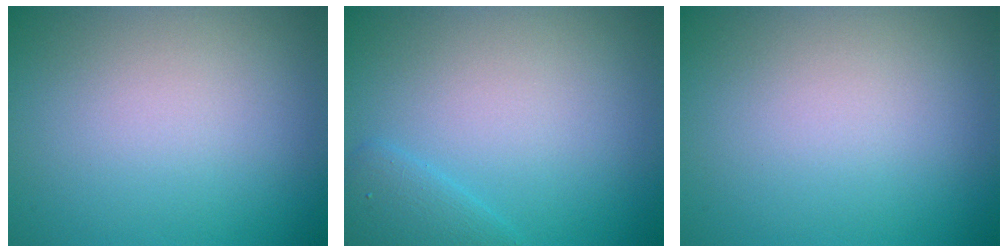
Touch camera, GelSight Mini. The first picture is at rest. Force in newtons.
{"total": 1.9, "press": 1.9, "slide": 0.1}
{"total": 0.0}